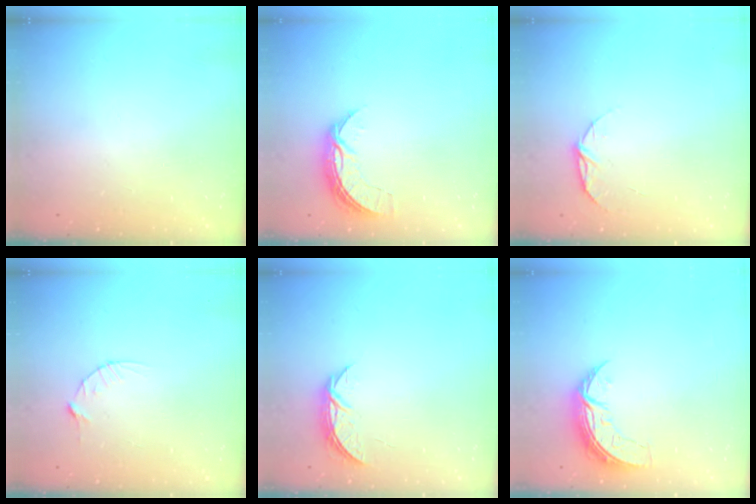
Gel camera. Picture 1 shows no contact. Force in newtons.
{"total": 7.2, "press": 7.2, "slide": 0.6}
{"total": 6.6, "press": 6.5, "slide": 0.6}
{"total": 4.4, "press": 4.4, "slide": 0.6}
{"total": 5.2, "press": 5.2, "slide": 0.6}
{"total": 7.1, "press": 7.0, "slide": 0.4}